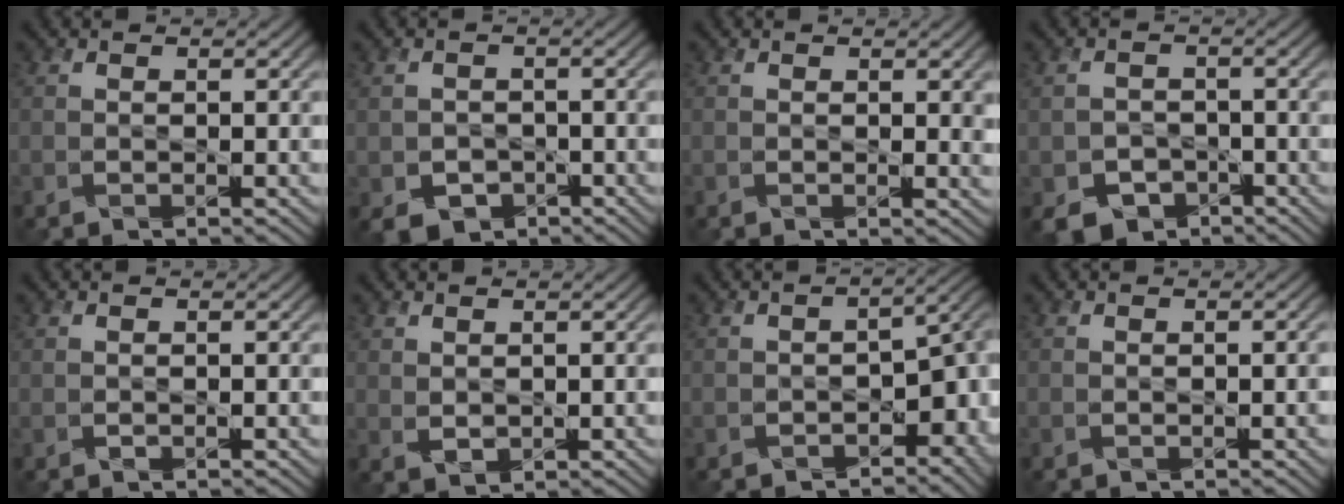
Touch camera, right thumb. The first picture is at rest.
{"total": 3.6, "force": [-1.8, 2.9, 1.1], "torque": [-0.032, -0.016, -0.036]}
{"total": 1.5, "force": [0.6, 0.4, 1.3], "torque": [-0.020, -0.005, 0.014]}
{"total": 4.7, "force": [-2.9, 3.5, 1.3], "torque": [-0.032, -0.013, -0.053]}
{"total": 0.0}
{"total": 1.4, "force": [0.9, 0.8, 0.8], "torque": [-0.020, -0.005, 0.024]}
{"total": 7.8, "force": [-3.1, 4.3, 5.8], "torque": [-0.075, -0.029, -0.040]}
{"total": 0.7, "force": [-0.1, 0.1, 0.7], "torque": [-0.011, 0.004, -0.001]}